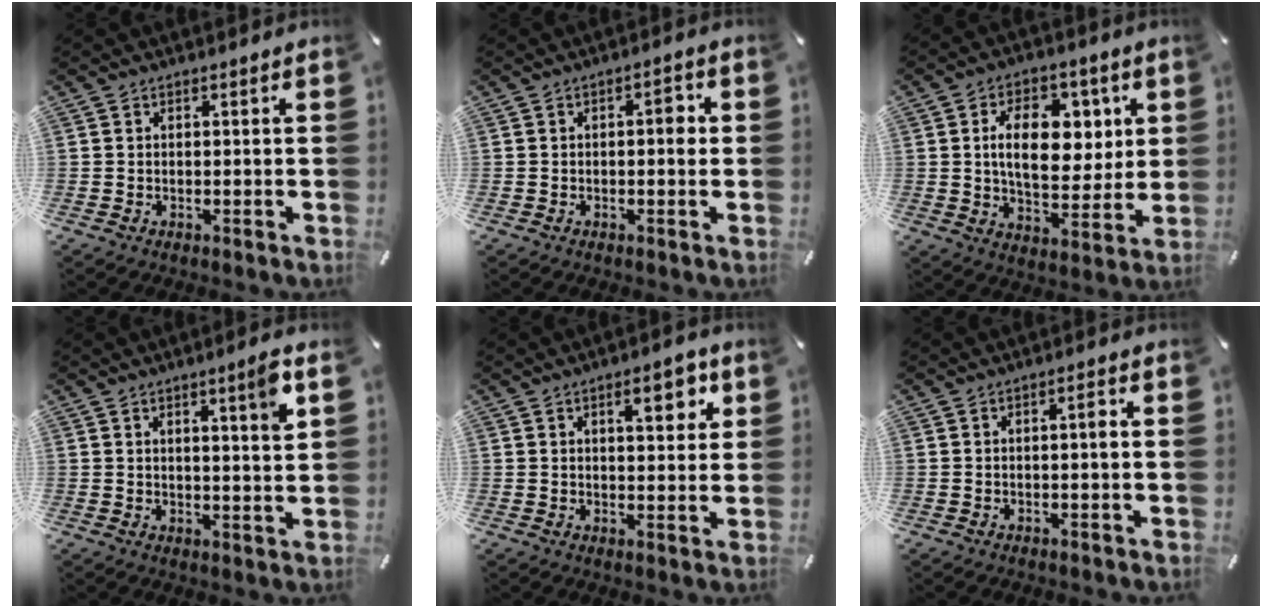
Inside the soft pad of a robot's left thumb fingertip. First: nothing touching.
{"total": 3.7, "force": [0.0, 1.6, 3.4], "torque": [-0.048, 0.006, -0.007]}
{"total": 14.4, "force": [3.5, 9.1, 10.6], "torque": [-0.167, 0.002, 0.057]}
{"total": 5.8, "force": [3.0, 0.3, 4.9], "torque": [-0.076, -0.017, 0.043]}
{"total": 7.0, "force": [3.2, 2.9, 5.6], "torque": [-0.067, -0.011, 0.045]}
{"total": 2.3, "force": [-0.1, 0.4, 2.2], "torque": [-0.036, 0.001, -0.007]}